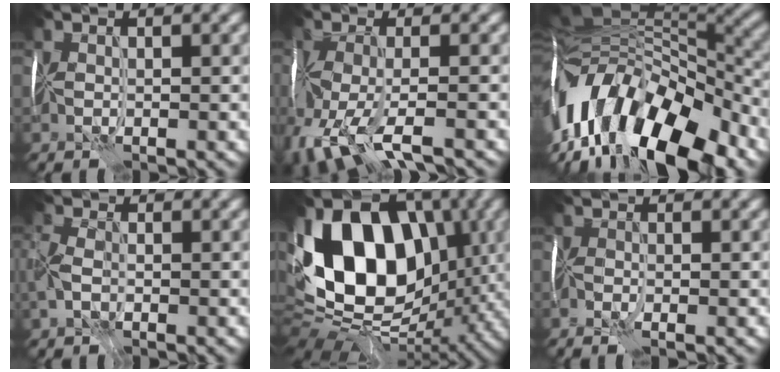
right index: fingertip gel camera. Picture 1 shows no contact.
{"total": 6.5, "force": [-4.0, 2.2, 4.5], "torque": [-0.112, -0.013, -0.075]}
{"total": 15.8, "force": [-7.4, 7.4, 11.8], "torque": [-0.212, -0.005, -0.127]}
{"total": 1.7, "force": [-0.7, 1.3, 0.9], "torque": [-0.042, 0.008, -0.021]}
{"total": 15.8, "force": [0.9, 11.1, 11.2], "torque": [-0.196, 0.013, -0.003]}
{"total": 1.9, "force": [-1.1, 0.7, 1.3], "torque": [-0.016, -0.001, -0.017]}